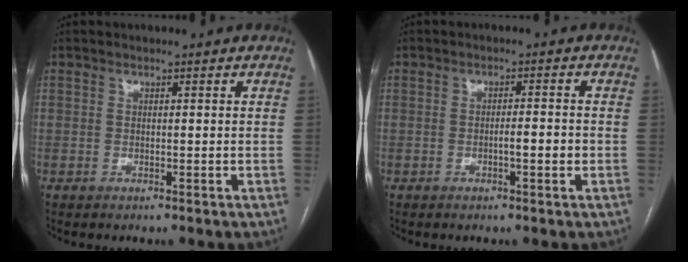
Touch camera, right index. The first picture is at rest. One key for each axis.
{"total": 2.7, "fx": -0.8, "fy": 0.3, "fz": 2.6, "tx": -0.041, "ty": 0.001, "tz": -0.013}